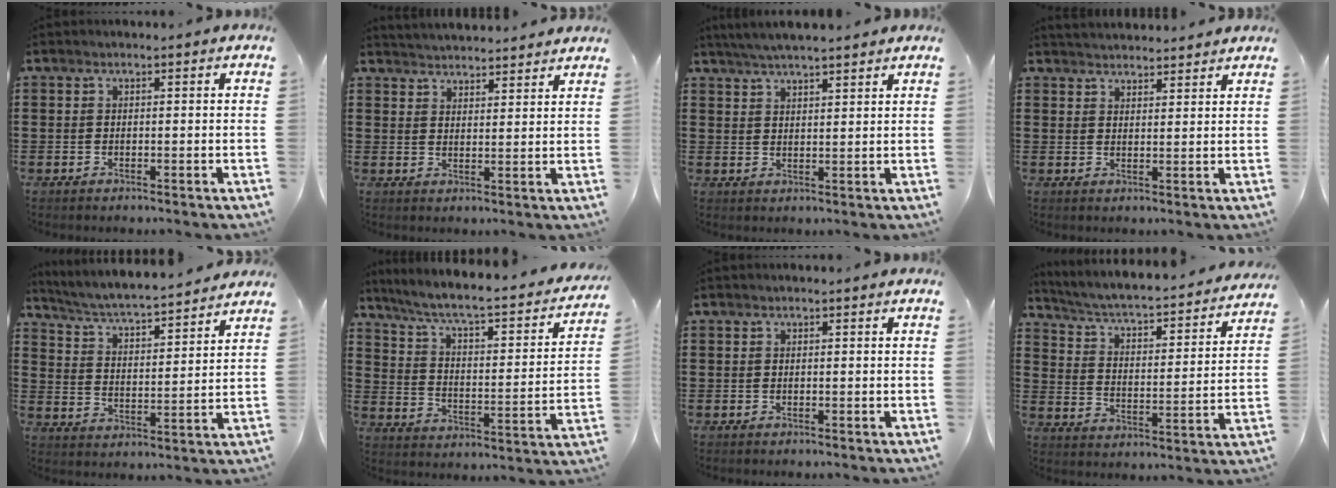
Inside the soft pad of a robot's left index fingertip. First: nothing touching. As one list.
[{"total": 3.1, "force": [3.1, -0.3, -0.2], "torque": [-0.005, -0.013, 0.057]}, {"total": 3.8, "force": [3.6, 0.3, 1.3], "torque": [-0.035, -0.003, 0.065]}, {"total": 2.6, "force": [2.6, 0.0, -0.1], "torque": [-0.005, -0.006, 0.049]}, {"total": 4.5, "force": [4.3, 0.1, 1.3], "torque": [-0.048, -0.034, 0.067]}, {"total": 5.3, "force": [3.9, 0.7, 3.5], "torque": [-0.086, -0.037, 0.056]}, {"total": 0.0}, {"total": 3.3, "force": [2.8, 0.2, 1.6], "torque": [-0.050, -0.033, 0.036]}]